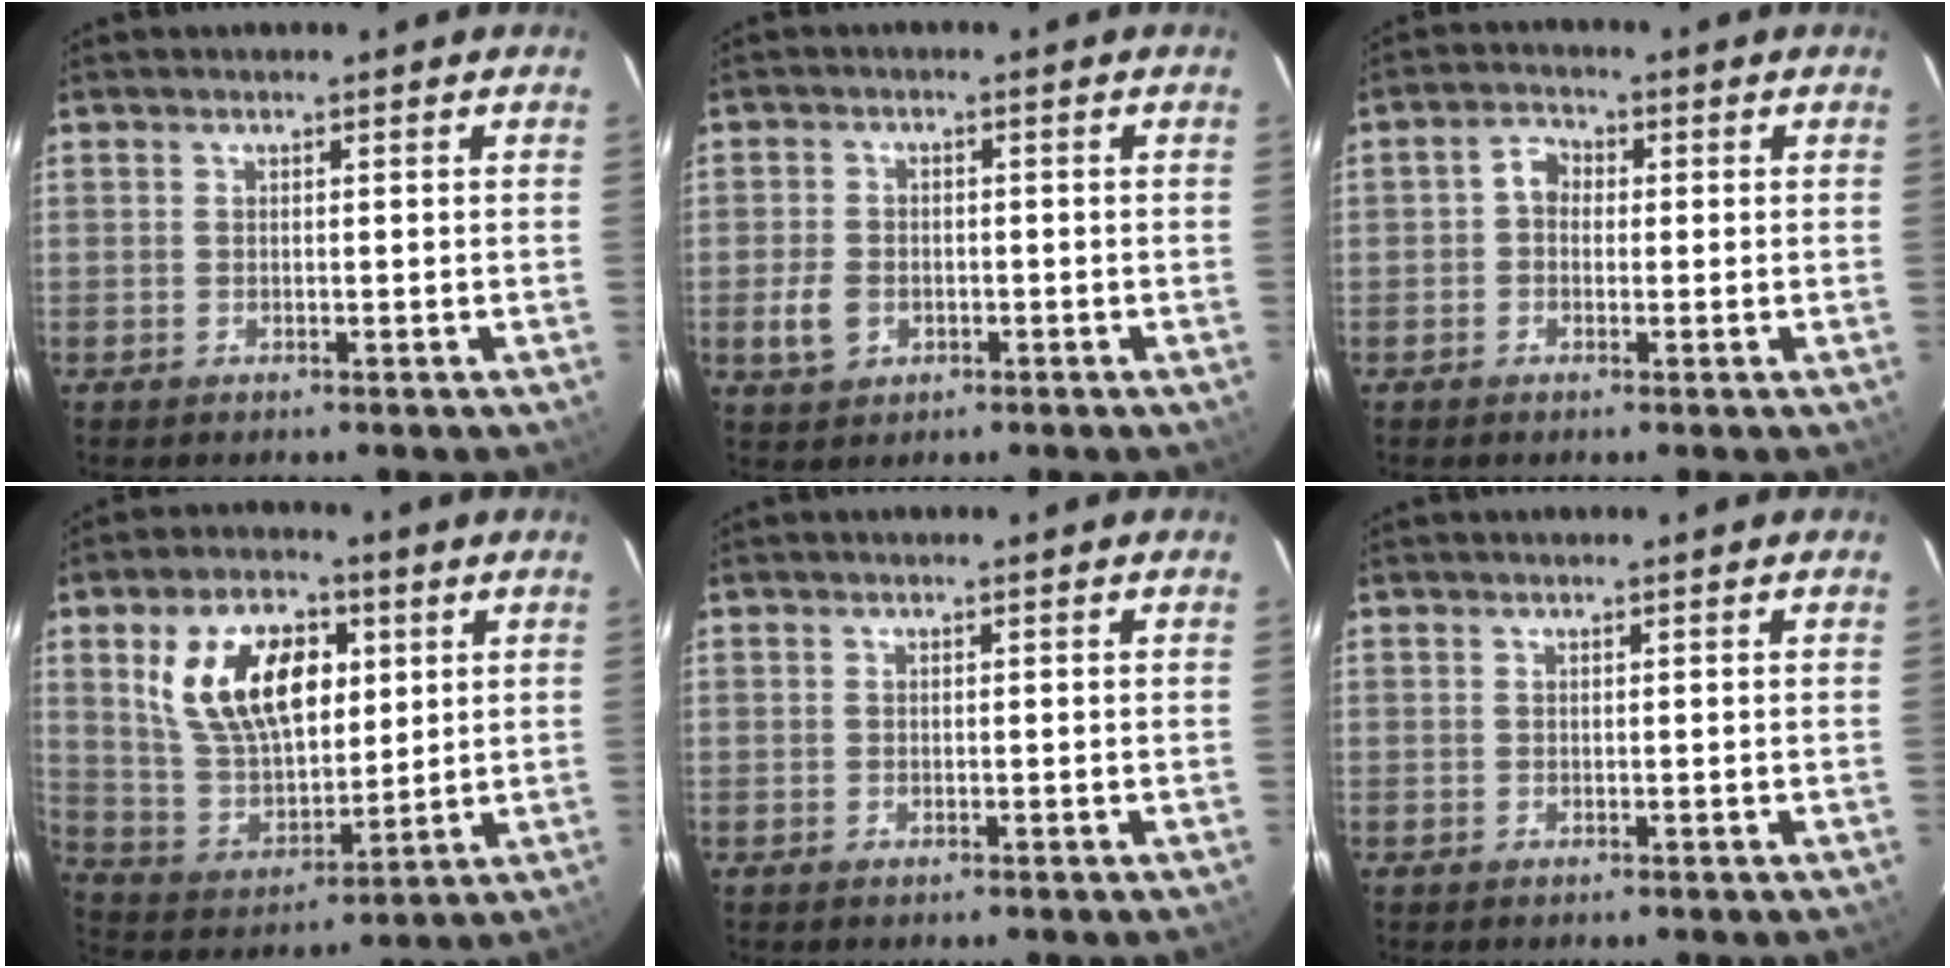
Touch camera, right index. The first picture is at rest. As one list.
[{"total": 4.9, "force": [-1.5, 3.9, 2.7], "torque": [-0.065, 0.003, -0.022]}, {"total": 3.2, "force": [-0.2, 2.7, 1.7], "torque": [-0.031, 0.014, -0.009]}, {"total": 17.5, "force": [5.7, 10.3, 12.9], "torque": [-0.240, 0.016, 0.115]}, {"total": 0.5, "force": [-0.2, 0.5, -0.1], "torque": [0.002, 0.000, -0.004]}, {"total": 0.0}]